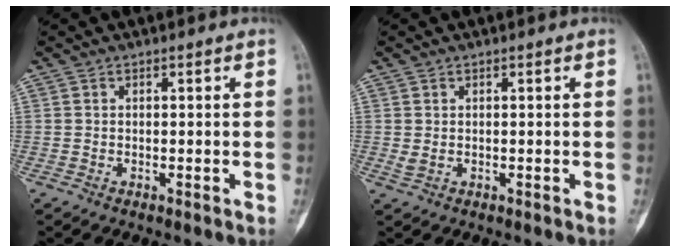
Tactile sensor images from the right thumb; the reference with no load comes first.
{"total": 1.0, "force": [0.1, 0.6, 0.8], "torque": [-0.016, 0.003, 0.008]}